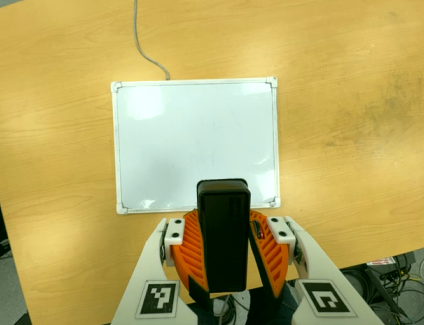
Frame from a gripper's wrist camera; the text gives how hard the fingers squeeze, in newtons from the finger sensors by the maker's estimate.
{"total": 8.9, "left": 9.2, "right": 8.6}